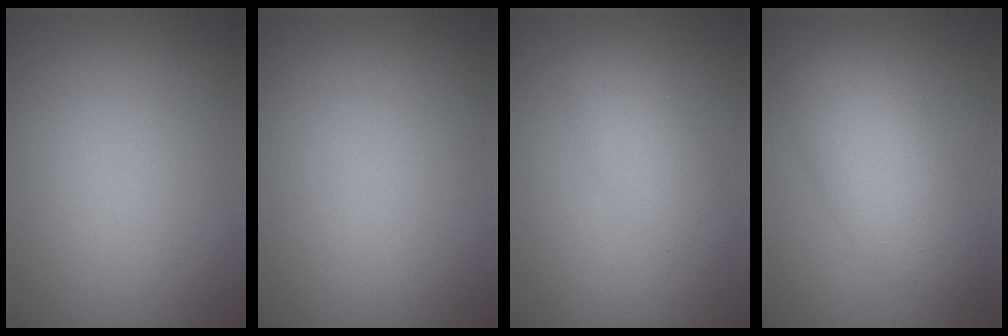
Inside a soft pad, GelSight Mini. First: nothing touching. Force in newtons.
{"total": 0.0}
{"total": 2.7, "press": 2.7, "slide": 0.0}
{"total": 5.6, "press": 5.6, "slide": 0.1}